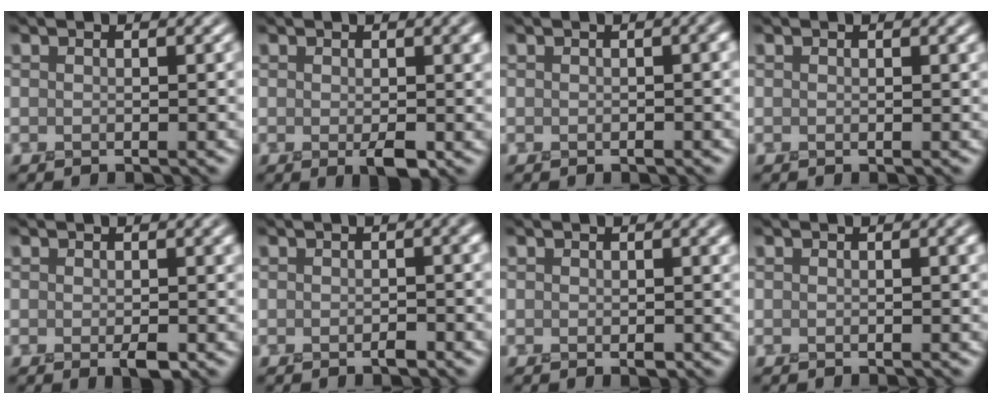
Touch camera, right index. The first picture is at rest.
{"total": 2.7, "force": [-0.4, 0.8, 2.6], "torque": [-0.046, -0.003, -0.005]}
{"total": 2.0, "force": [-0.3, 0.7, 1.8], "torque": [-0.018, 0.003, -0.003]}
{"total": 0.0}
{"total": 1.8, "force": [-0.5, 0.4, 1.6], "torque": [-0.034, -0.002, -0.008]}
{"total": 1.9, "force": [-0.7, 0.5, 1.7], "torque": [-0.029, -0.001, -0.014]}
{"total": 1.0, "force": [-0.1, 0.2, 0.9], "torque": [-0.019, 0.000, -0.001]}
{"total": 1.1, "force": [0.2, 0.3, 1.0], "torque": [-0.012, 0.007, 0.000]}